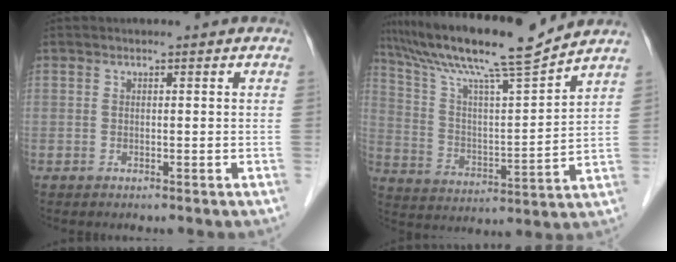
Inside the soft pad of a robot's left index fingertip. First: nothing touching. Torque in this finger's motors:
{"motor_torque": [0.04, -0.37, 0.38, 0.14]}